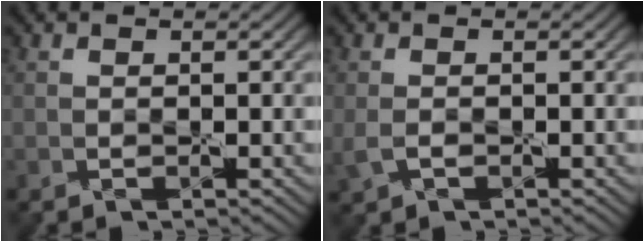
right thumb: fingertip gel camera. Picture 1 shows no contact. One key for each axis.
{"total": 1.7, "fx": -0.5, "fy": 1.0, "fz": 1.3, "tx": -0.039, "ty": -0.005, "tz": -0.008}